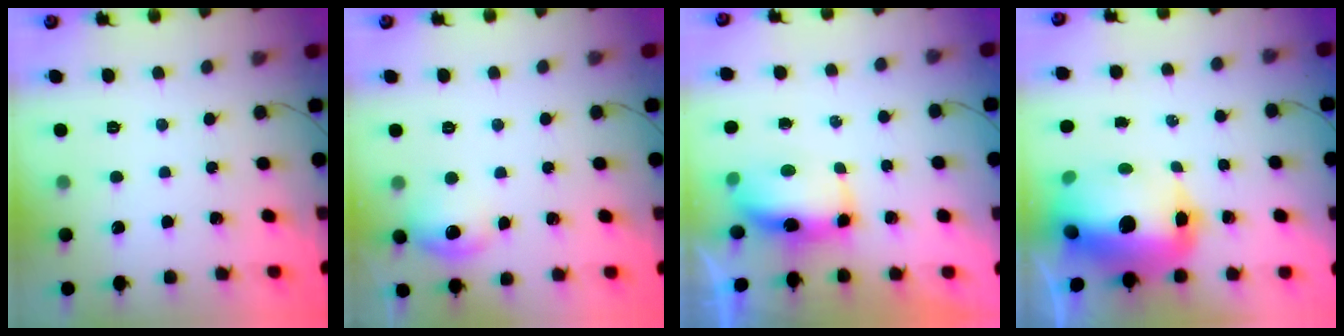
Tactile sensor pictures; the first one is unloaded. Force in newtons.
{"total": 10.9, "press": 7.6, "slide": 7.8}
{"total": 8.5, "press": 8.5, "slide": 0.6}
{"total": 18.9, "press": 18.4, "slide": 4.4}